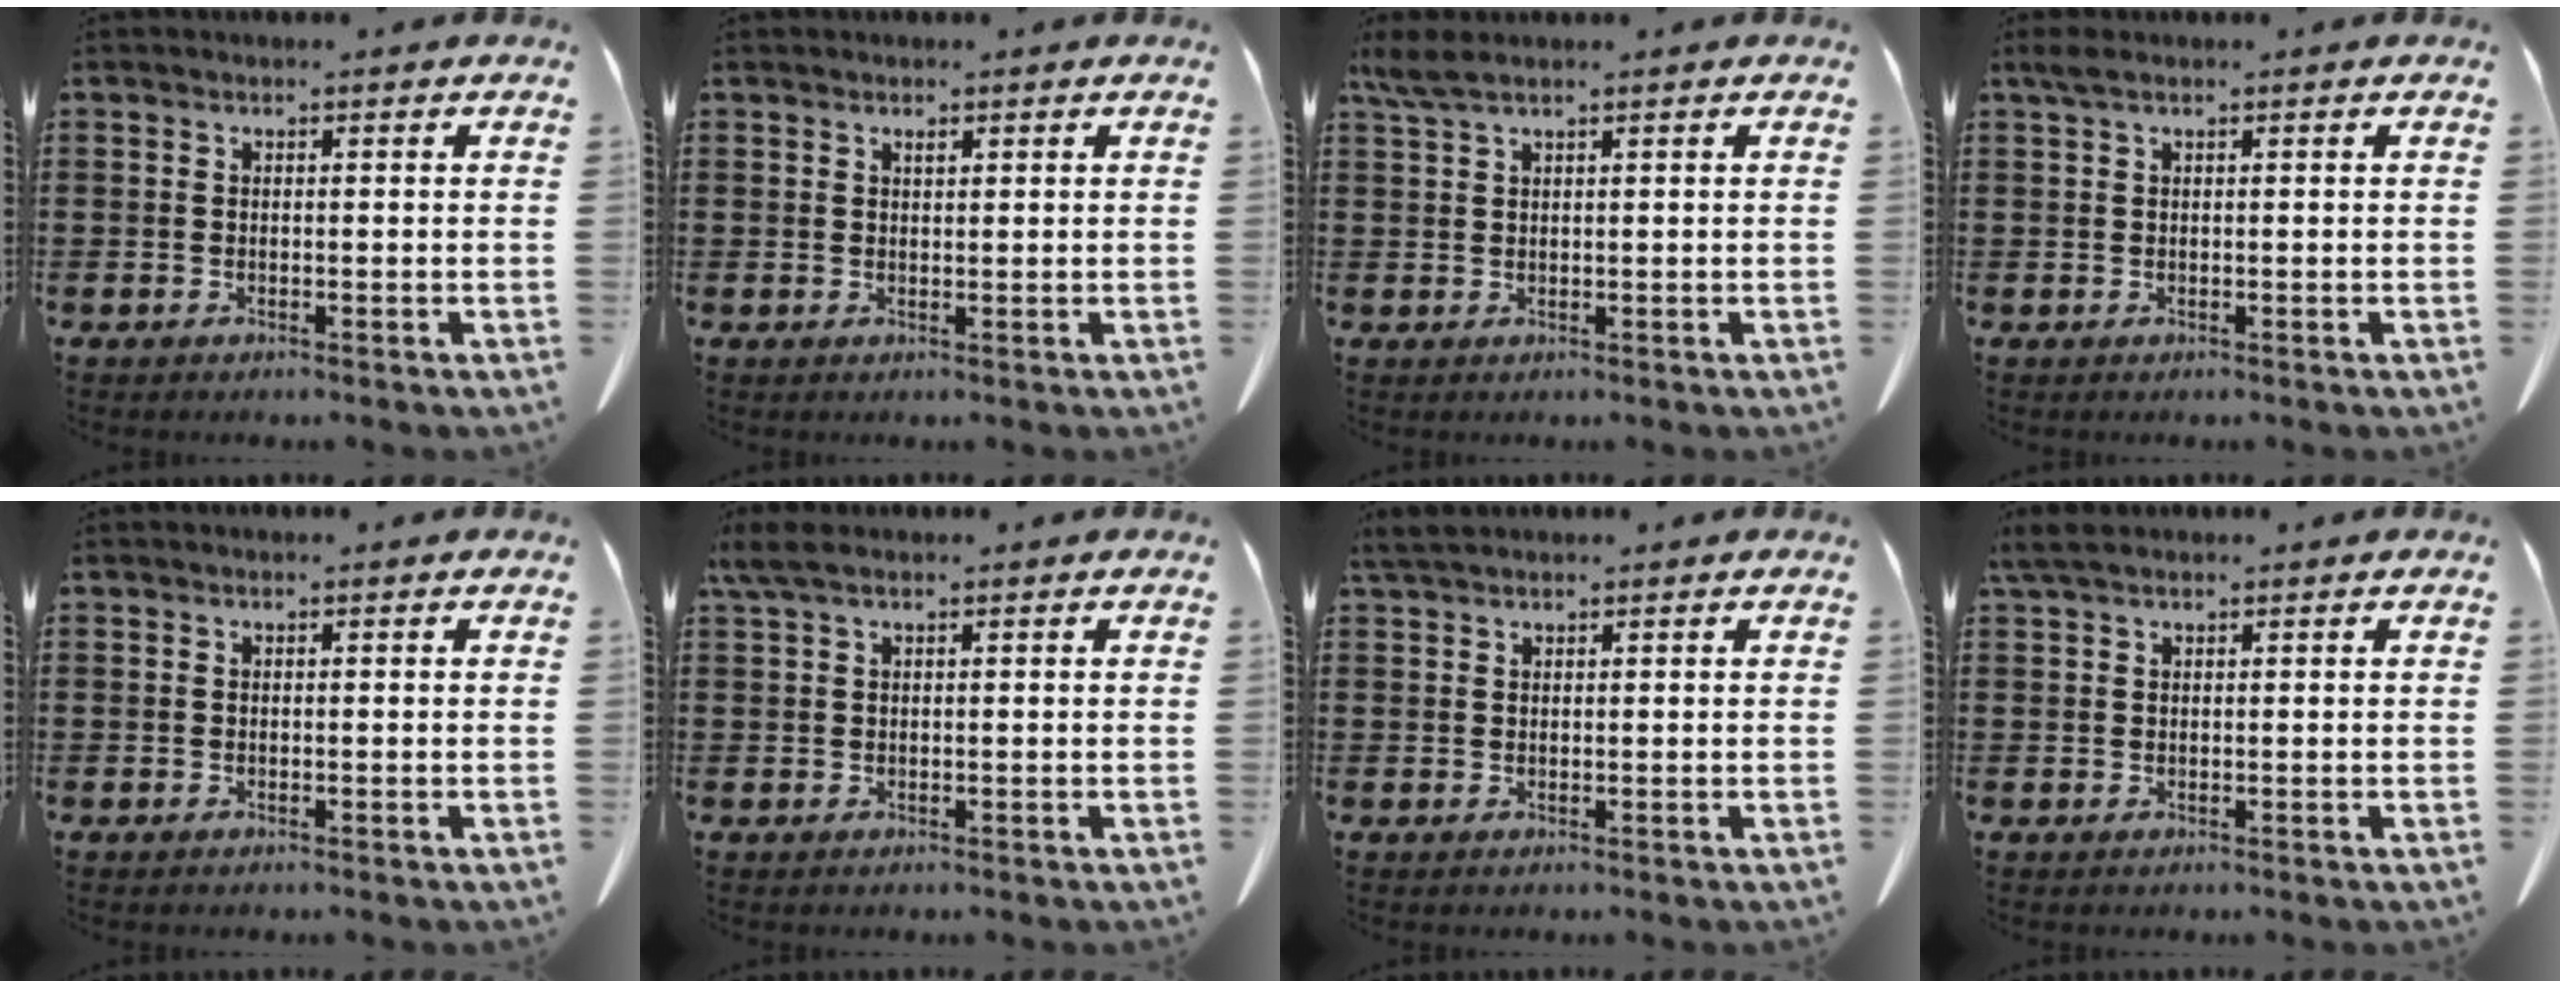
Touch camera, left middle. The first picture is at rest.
{"total": 0.8, "force": [0.6, 0.3, 0.5], "torque": [-0.012, -0.002, 0.013]}
{"total": 2.9, "force": [2.0, 0.4, 2.1], "torque": [-0.046, -0.001, 0.037]}
{"total": 1.2, "force": [0.6, 0.2, 1.1], "torque": [-0.024, -0.001, 0.012]}
{"total": 0.0}
{"total": 2.1, "force": [1.2, 0.4, 1.7], "torque": [-0.037, 0.001, 0.023]}
{"total": 1.7, "force": [1.5, 0.2, 0.8], "torque": [-0.021, 0.000, 0.029]}
{"total": 2.1, "force": [1.4, 0.5, 1.5], "torque": [-0.033, 0.001, 0.027]}